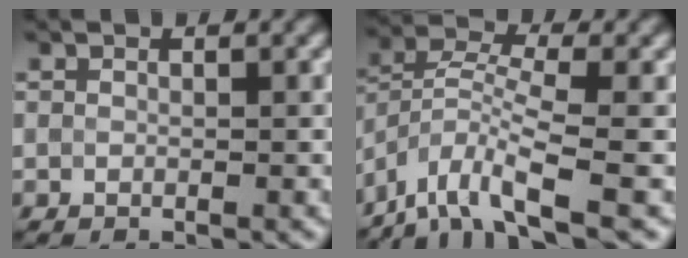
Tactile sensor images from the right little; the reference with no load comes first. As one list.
[{"total": 6.6, "force": [-4.5, 1.8, 4.6], "torque": [-0.083, 0.002, -0.100]}]